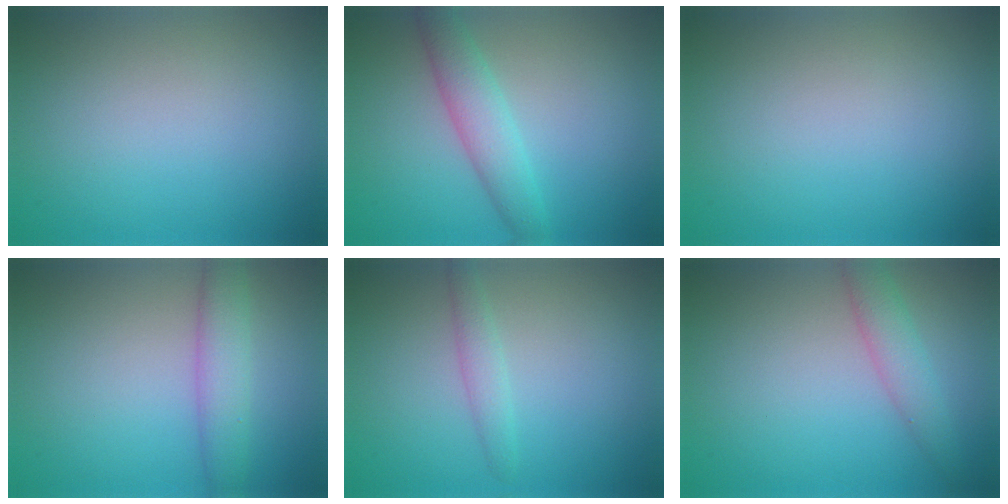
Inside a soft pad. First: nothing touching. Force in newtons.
{"total": 3.5, "press": 3.5, "slide": 0.1}
{"total": 0.0}
{"total": 3.4, "press": 3.4, "slide": 0.1}
{"total": 1.5, "press": 1.5, "slide": 0.0}
{"total": 2.7, "press": 2.7, "slide": 0.2}